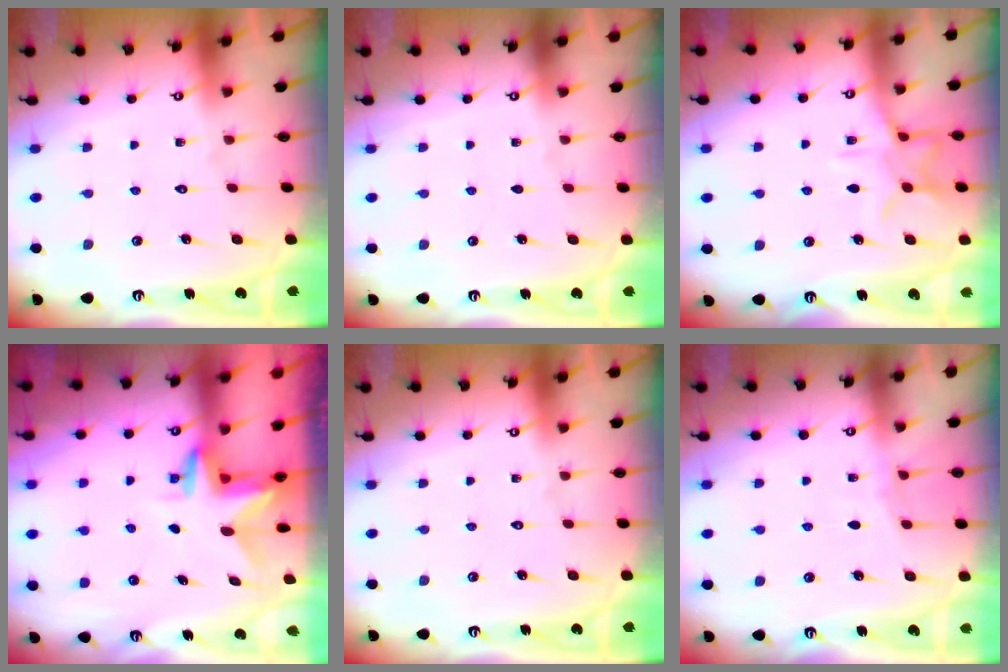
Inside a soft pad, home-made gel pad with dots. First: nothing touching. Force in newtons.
{"total": 0.0}
{"total": 10.0, "press": 10.0, "slide": 0.8}
{"total": 2.9, "press": 2.9, "slide": 0.2}
{"total": 0.0}
{"total": 3.8, "press": 3.7, "slide": 0.5}